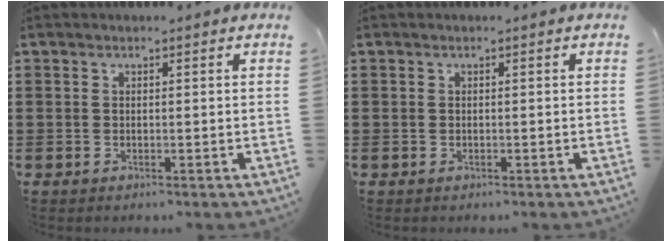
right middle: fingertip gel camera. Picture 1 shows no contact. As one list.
[{"total": 0.0}]